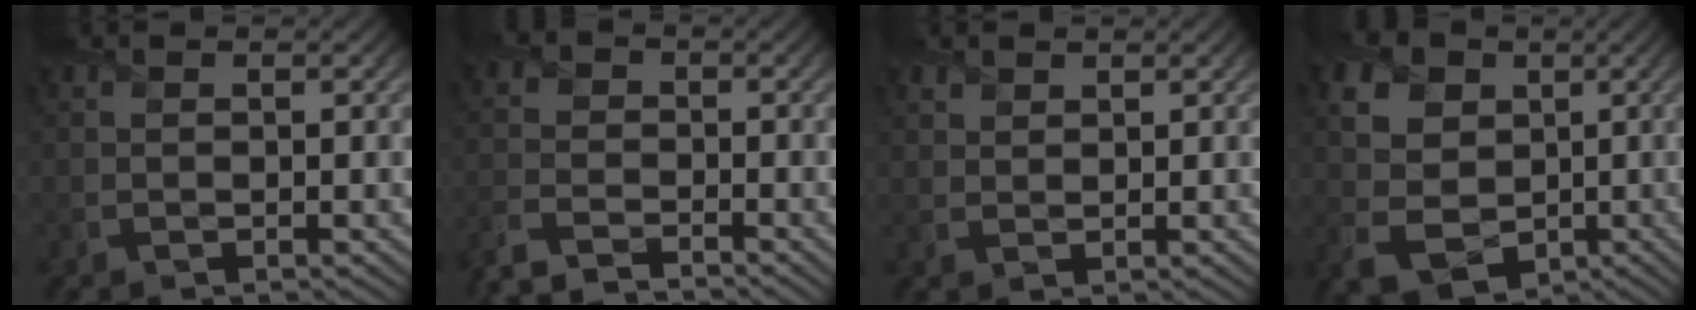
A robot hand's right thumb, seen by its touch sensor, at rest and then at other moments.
{"total": 5.9, "force": [-5.0, 2.1, 2.2], "torque": [-0.050, -0.013, -0.113]}
{"total": 1.6, "force": [1.3, 0.8, 0.4], "torque": [-0.013, 0.001, 0.031]}
{"total": 9.8, "force": [0.7, 8.0, 5.6], "torque": [-0.153, -0.011, 0.011]}